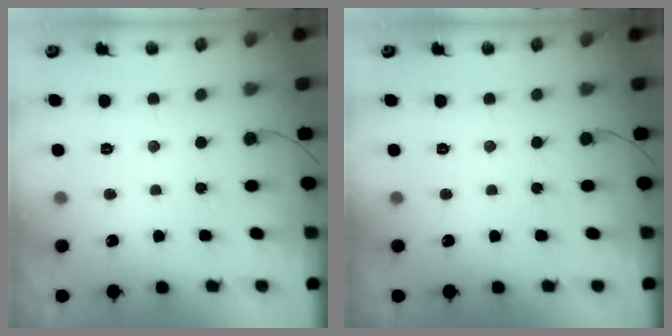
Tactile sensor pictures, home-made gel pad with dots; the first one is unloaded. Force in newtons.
{"total": 0.0}